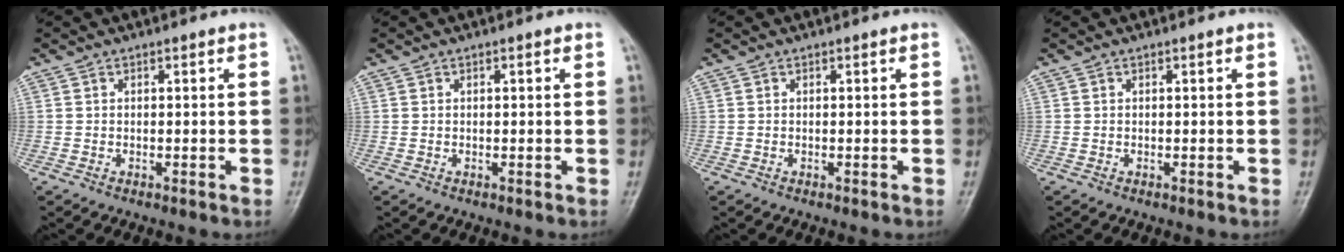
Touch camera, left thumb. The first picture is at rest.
{"total": 0.5, "force": [0.2, 0.2, 0.5], "torque": [-0.008, 0.000, 0.001]}
{"total": 0.0}
{"total": 0.0}